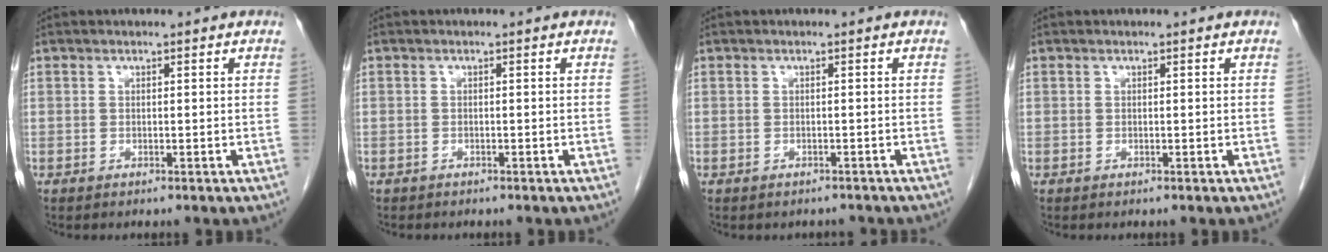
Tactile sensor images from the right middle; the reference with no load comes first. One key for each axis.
{"total": 0.5, "fx": -0.4, "fy": 0.3, "fz": 0.0, "tx": -0.015, "ty": 0.000, "tz": -0.011}
{"total": 1.7, "fx": -1.5, "fy": 0.8, "fz": 0.0, "tx": -0.002, "ty": 0.001, "tz": -0.021}
{"total": 0.0}